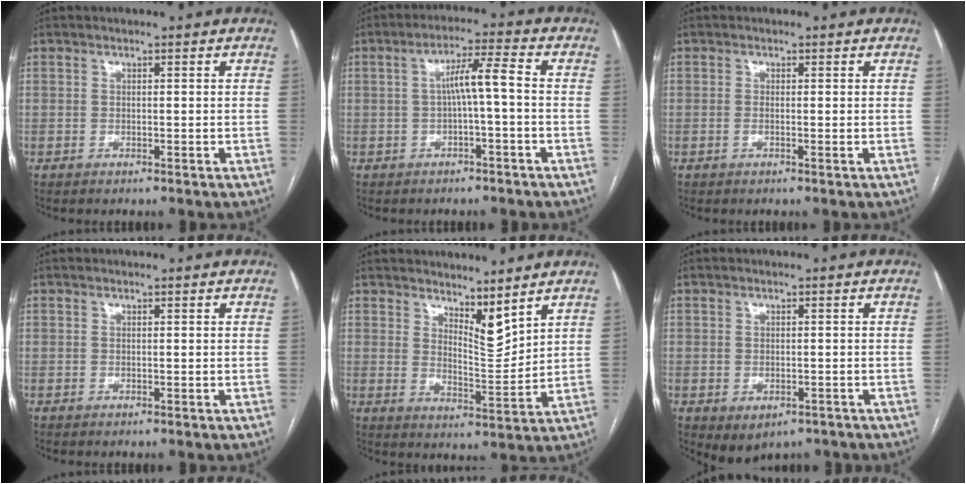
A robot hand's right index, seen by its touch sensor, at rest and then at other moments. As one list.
[{"total": 5.3, "force": [-0.4, 0.2, 5.3], "torque": [-0.088, 0.022, -0.005]}, {"total": 0.9, "force": [-0.1, 0.1, 0.8], "torque": [-0.018, -0.001, -0.002]}, {"total": 0.0}, {"total": 5.8, "force": [4.8, 1.2, 3.1], "torque": [-0.054, -0.018, 0.087]}, {"total": 4.3, "force": [-2.3, 2.9, 2.2], "torque": [-0.026, -0.003, -0.019]}]